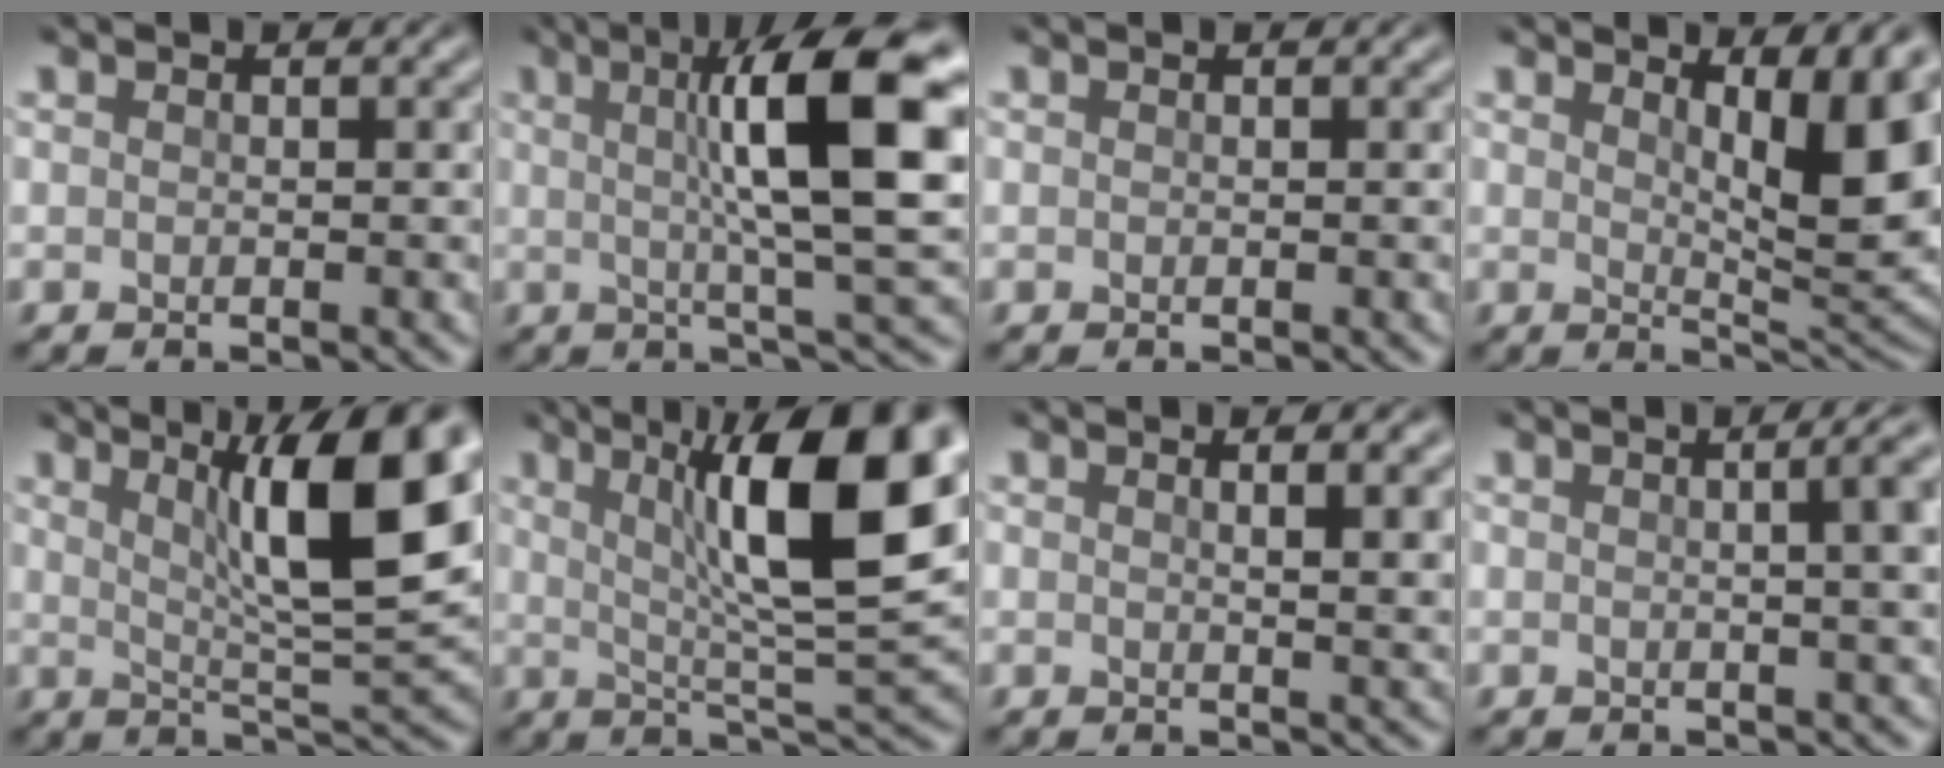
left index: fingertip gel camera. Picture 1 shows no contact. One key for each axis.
{"total": 11.4, "fx": 2.3, "fy": 2.1, "fz": 11.0, "tx": -0.142, "ty": 0.009, "tz": 0.032}
{"total": 0.0}
{"total": 8.3, "fx": 3.2, "fy": 2.1, "fz": 7.4, "tx": -0.096, "ty": -0.004, "tz": 0.056}
{"total": 10.5, "fx": 3.2, "fy": 2.2, "fz": 9.7, "tx": -0.135, "ty": 0.000, "tz": 0.057}
{"total": 12.6, "fx": 3.5, "fy": 2.9, "fz": 11.7, "tx": -0.172, "ty": 0.009, "tz": 0.058}
{"total": 3.8, "fx": 1.4, "fy": 1.1, "fz": 3.3, "tx": -0.029, "ty": 0.004, "tz": 0.016}
{"total": 6.8, "fx": 1.0, "fy": 3.0, "fz": 6.1, "tx": -0.018, "ty": 0.031, "tz": -0.002}